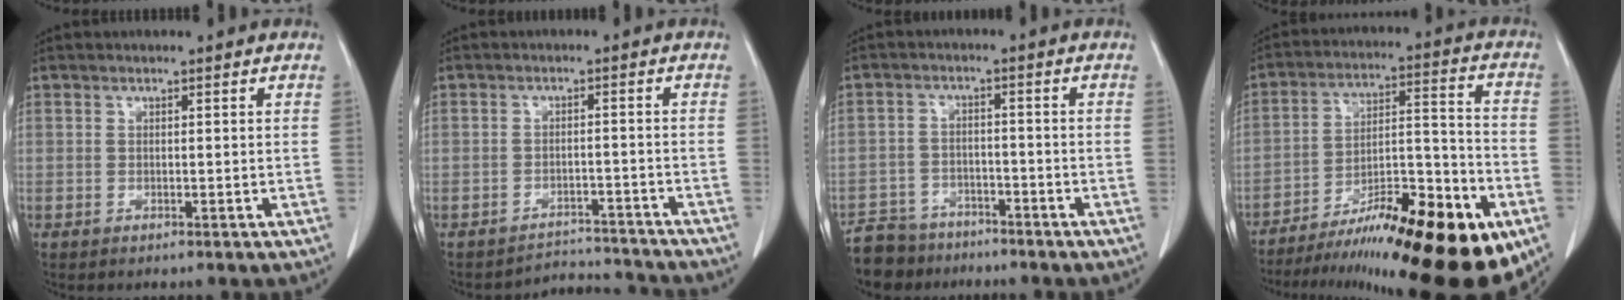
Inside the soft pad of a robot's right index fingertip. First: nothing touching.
{"total": 5.1, "force": [-4.8, 0.4, -1.7], "torque": [0.030, 0.021, -0.066]}
{"total": 6.9, "force": [-5.9, 3.7, 0.1], "torque": [0.001, 0.002, -0.103]}
{"total": 24.7, "force": [-15.0, 4.5, 19.1], "torque": [-0.224, 0.008, -0.233]}